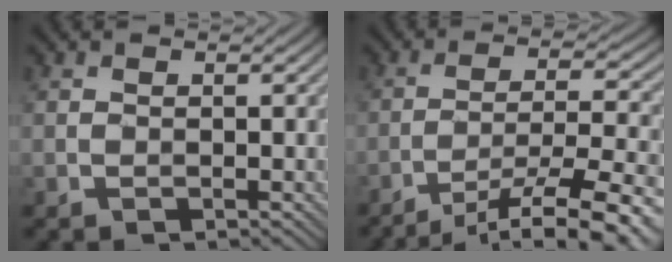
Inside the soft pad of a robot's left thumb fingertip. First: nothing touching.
{"total": 14.4, "force": [-10.5, 3.0, 9.4], "torque": [-0.138, -0.002, -0.147]}